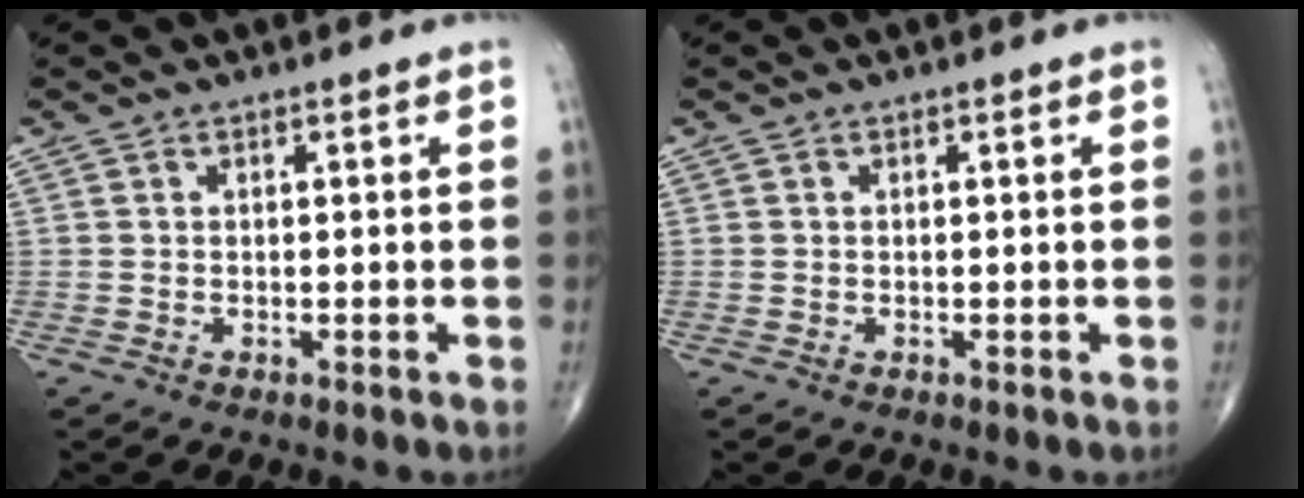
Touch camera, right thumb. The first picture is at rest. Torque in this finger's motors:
{"motor_torque": [-0.09, -0.07, 0.01, 0.01, 0.00]}